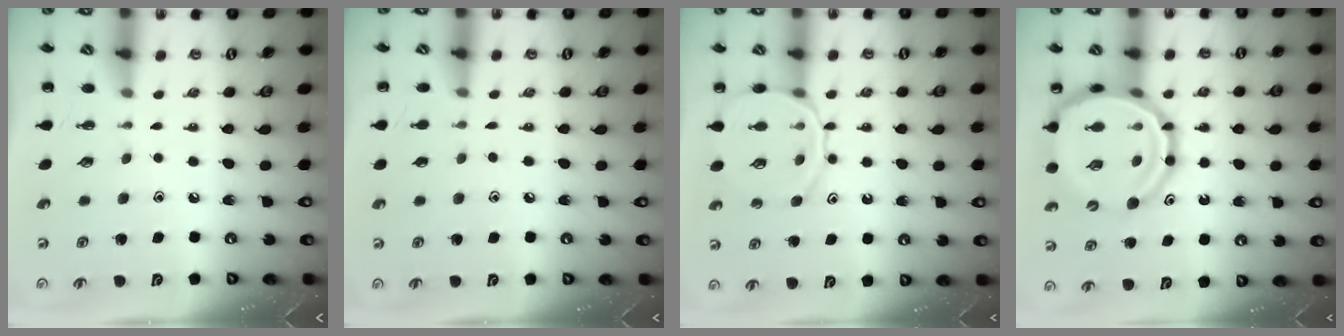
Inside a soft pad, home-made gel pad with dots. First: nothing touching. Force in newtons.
{"total": 4.9, "press": 4.6, "slide": 1.6}
{"total": 12.8, "press": 12.7, "slide": 1.6}
{"total": 19.4, "press": 18.8, "slide": 4.5}